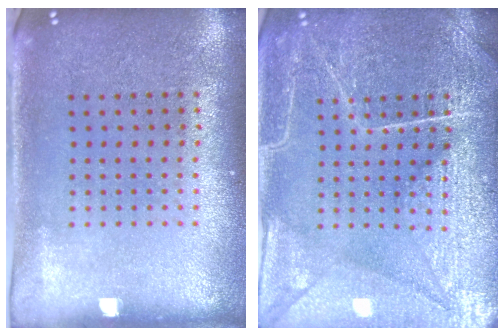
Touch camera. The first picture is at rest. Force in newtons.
{"total": 6.7, "press": 6.6, "slide": 0.8}